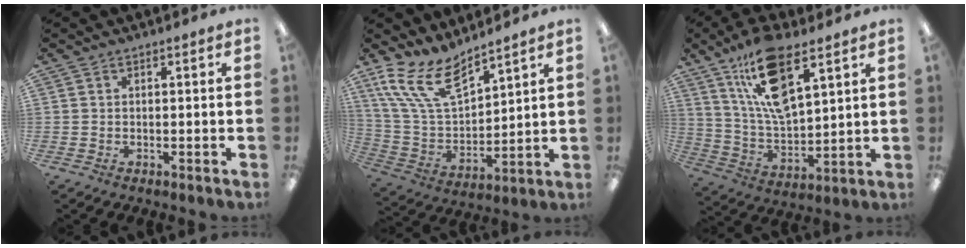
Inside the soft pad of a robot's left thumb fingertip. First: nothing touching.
{"total": 15.7, "force": [10.4, 7.3, 9.2], "torque": [-0.212, -0.047, 0.193]}
{"total": 17.0, "force": [10.3, 6.9, 11.7], "torque": [-0.219, -0.035, 0.178]}